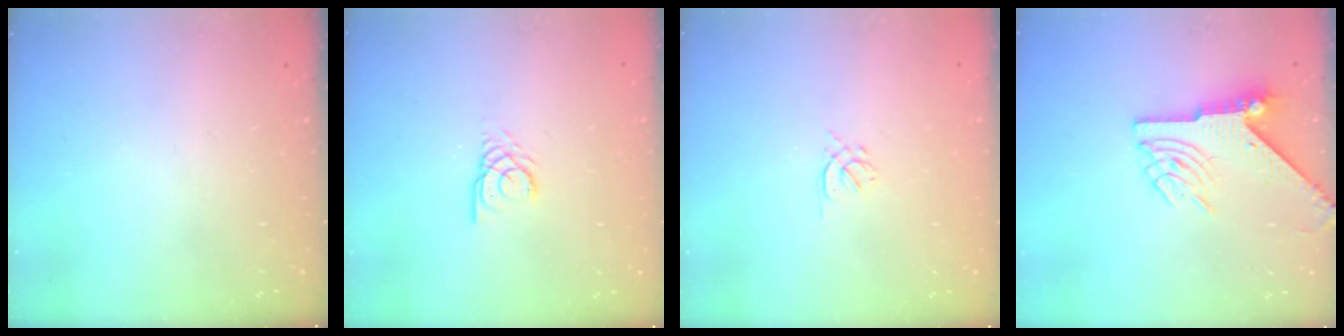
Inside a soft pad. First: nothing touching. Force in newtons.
{"total": 2.7, "press": 2.7, "slide": 0.2}
{"total": 1.6, "press": 1.5, "slide": 0.6}
{"total": 8.2, "press": 8.2, "slide": 0.9}